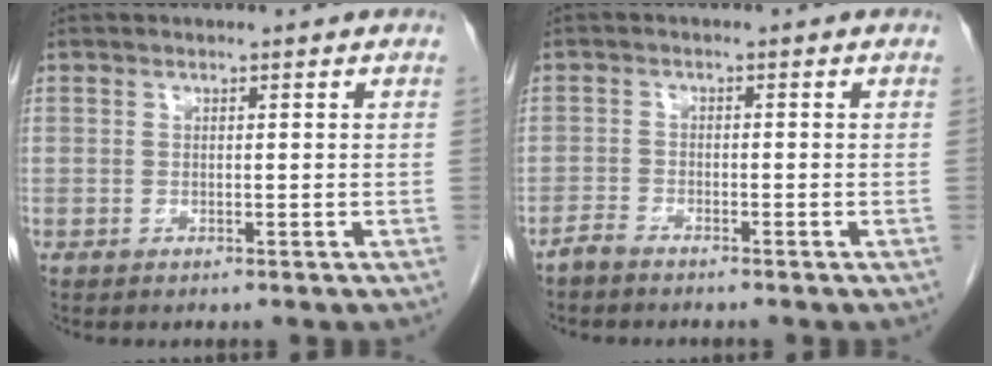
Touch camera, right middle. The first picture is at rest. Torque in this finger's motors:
{"motor_torque": [0.04, -0.04, 0.02, 0.01]}